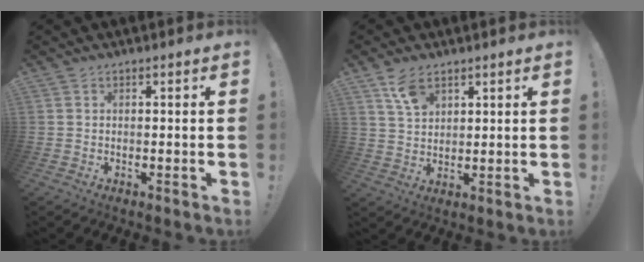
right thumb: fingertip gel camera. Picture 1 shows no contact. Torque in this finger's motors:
{"motor_torque": [0.02, 0.15, 0.39, 0.63, 0.00]}